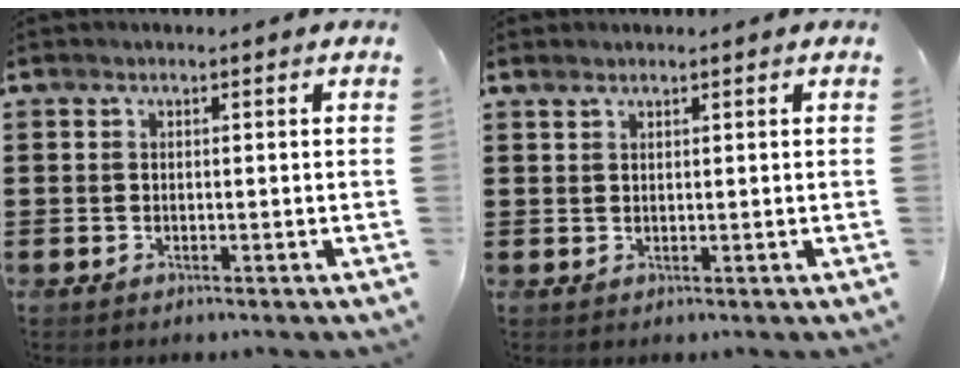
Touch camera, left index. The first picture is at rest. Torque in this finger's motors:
{"motor_torque": [1.85, 0.28, 0.35, 0.09]}